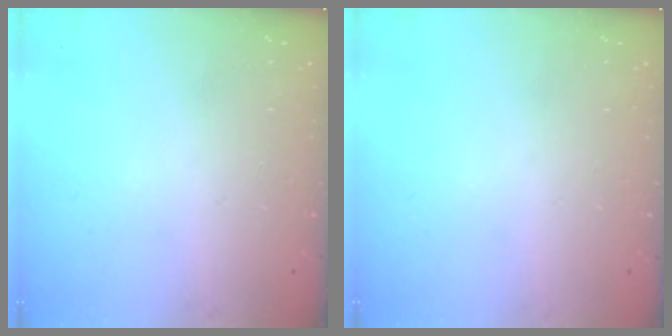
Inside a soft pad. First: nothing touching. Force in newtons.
{"total": 0.0}